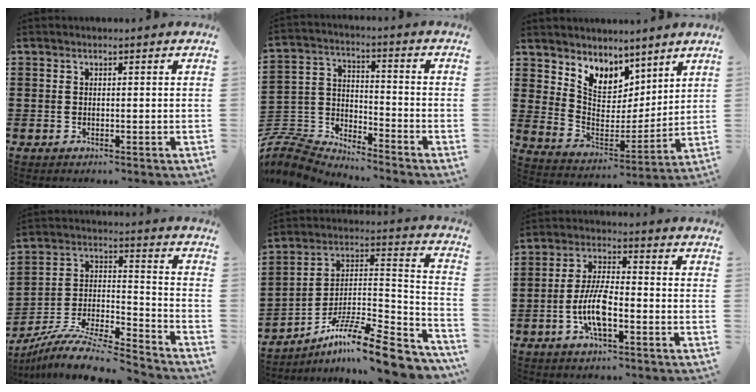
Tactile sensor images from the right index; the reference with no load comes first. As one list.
[{"total": 6.1, "force": [-5.9, 1.6, 0.4], "torque": [-0.038, -0.004, -0.129]}, {"total": 6.8, "force": [5.6, 3.9, 0.2], "torque": [-0.047, -0.049, 0.106]}, {"total": 9.7, "force": [-8.9, 1.3, 3.8], "torque": [-0.066, 0.017, -0.176]}, {"total": 12.0, "force": [-8.8, 1.5, 7.9], "torque": [-0.132, 0.012, -0.167]}, {"total": 7.8, "force": [-2.3, 2.5, 7.1], "torque": [-0.158, -0.010, -0.047]}]